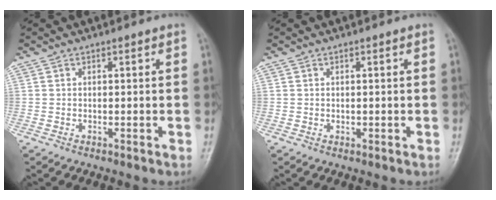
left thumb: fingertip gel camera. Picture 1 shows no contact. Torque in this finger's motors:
{"motor_torque": [-0.09, -0.07, 0.07, -0.04, 0.00]}